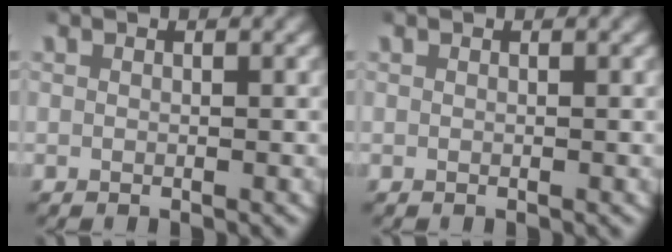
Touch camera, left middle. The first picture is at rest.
{"total": 0.0}